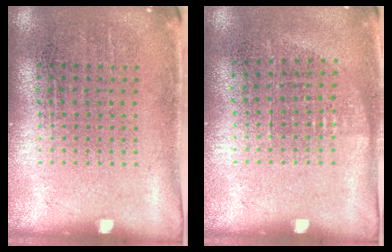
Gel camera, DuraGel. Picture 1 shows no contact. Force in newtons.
{"total": 0.6, "press": 0.6, "slide": 0.3}